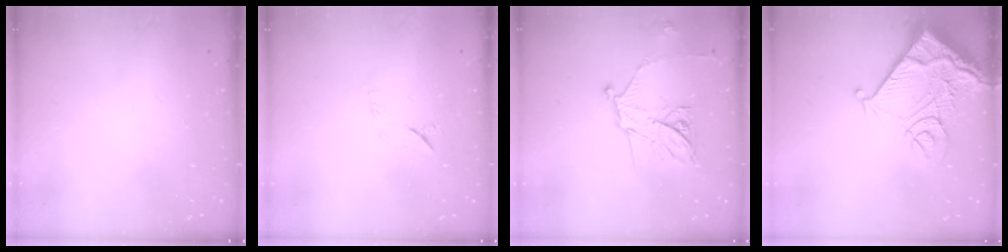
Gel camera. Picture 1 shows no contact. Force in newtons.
{"total": 6.8, "press": 6.7, "slide": 0.8}
{"total": 13.5, "press": 13.5, "slide": 0.1}
{"total": 16.1, "press": 16.0, "slide": 2.0}